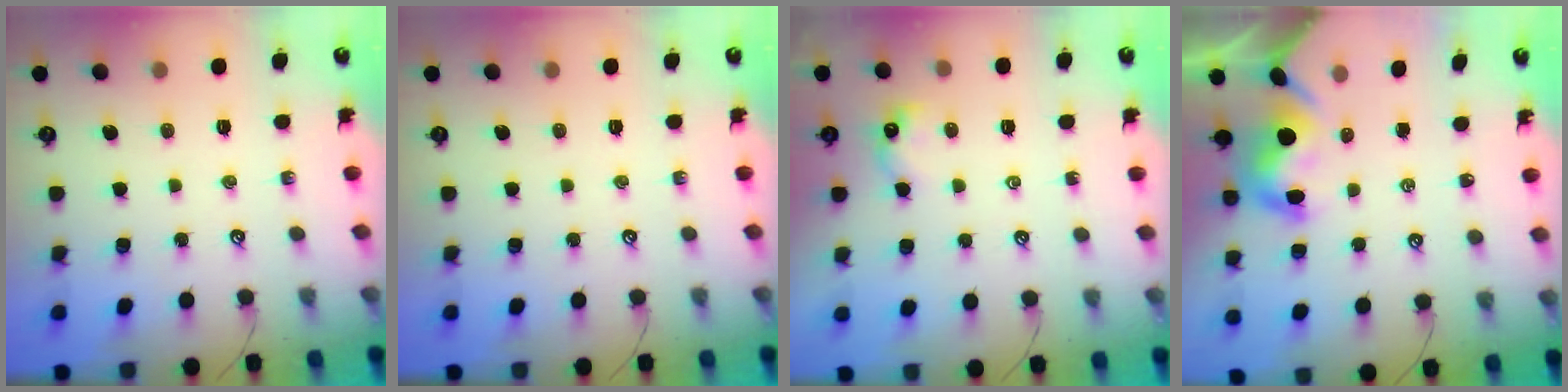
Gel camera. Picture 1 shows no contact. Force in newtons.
{"total": 0.0}
{"total": 2.9, "press": 2.9, "slide": 0.3}
{"total": 6.3, "press": 6.3, "slide": 0.4}